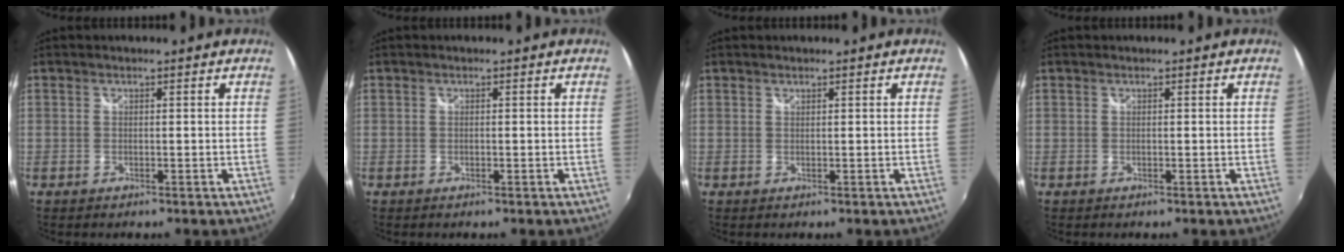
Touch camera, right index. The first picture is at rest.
{"total": 0.0}
{"total": 0.0}
{"total": 0.0}